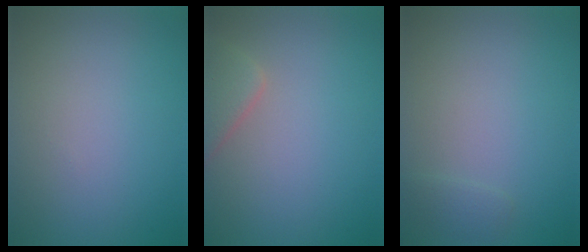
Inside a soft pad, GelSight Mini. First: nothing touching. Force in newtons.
{"total": 2.8, "press": 2.8, "slide": 0.2}
{"total": 0.9, "press": 0.9, "slide": 0.0}